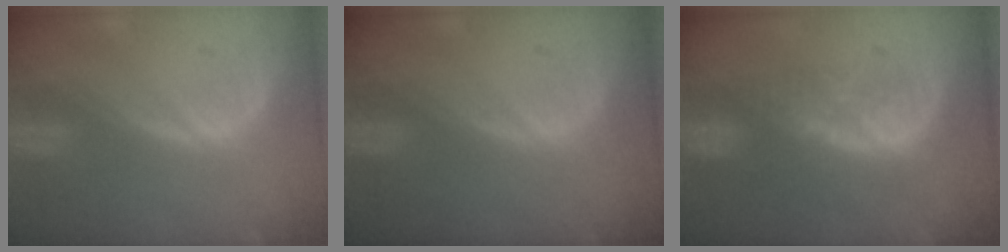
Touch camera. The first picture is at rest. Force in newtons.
{"total": 0.0}
{"total": 8.2, "press": 7.2, "slide": 3.8}